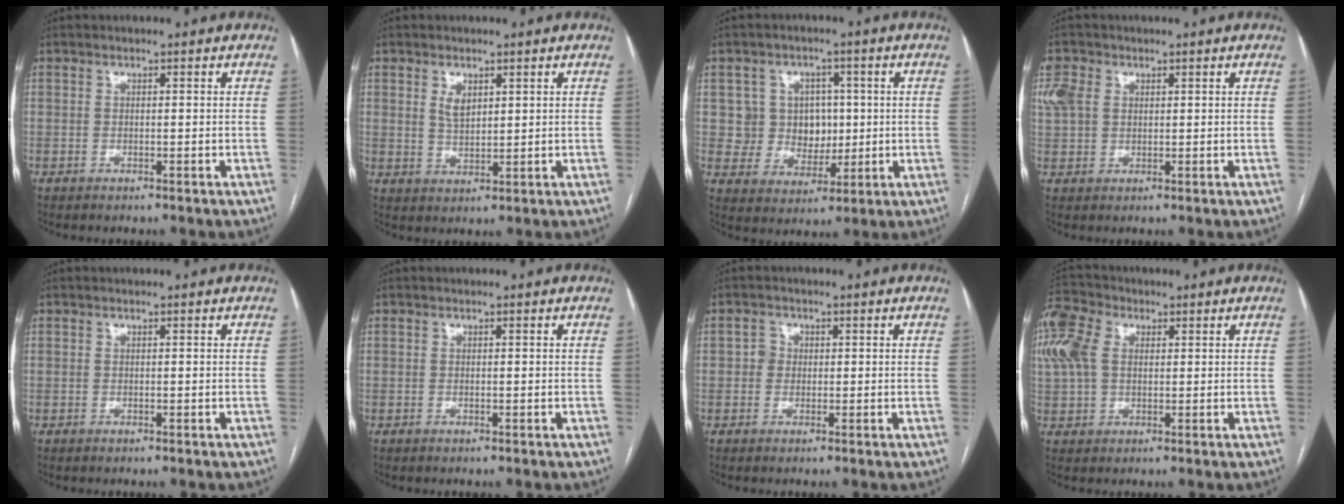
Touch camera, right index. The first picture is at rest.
{"total": 3.1, "force": [1.5, 1.6, 2.2], "torque": [-0.044, -0.002, 0.034]}
{"total": 7.2, "force": [1.4, 6.8, 1.8], "torque": [-0.025, 0.023, 0.036]}
{"total": 4.4, "force": [1.7, 3.5, 2.2], "torque": [-0.071, 0.017, 0.038]}
{"total": 0.0}
{"total": 0.0}
{"total": 1.8, "force": [0.2, 1.7, 0.5], "torque": [-0.007, 0.005, 0.004]}
{"total": 13.5, "force": [4.3, 9.7, 8.4], "torque": [-0.239, 0.047, 0.081]}